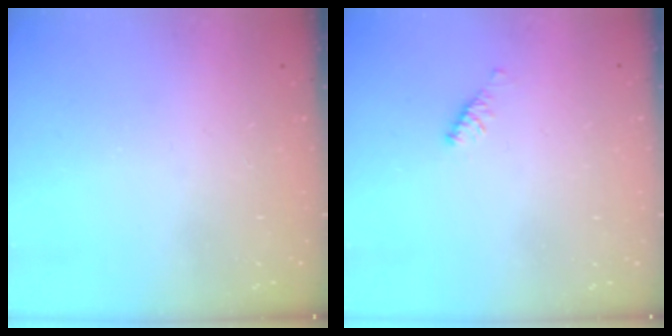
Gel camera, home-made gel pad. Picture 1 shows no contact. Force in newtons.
{"total": 2.9, "press": 2.8, "slide": 0.6}